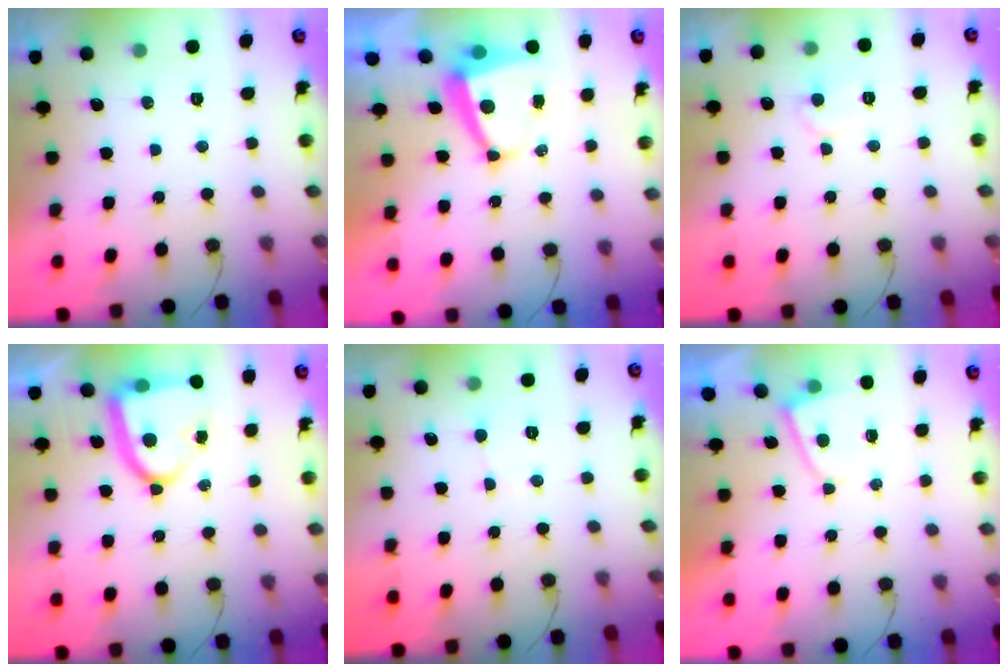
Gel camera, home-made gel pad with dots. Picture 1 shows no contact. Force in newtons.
{"total": 5.4, "press": 5.4, "slide": 0.6}
{"total": 6.5, "press": 6.5, "slide": 0.3}
{"total": 14.2, "press": 14.2, "slide": 1.2}
{"total": 4.2, "press": 4.2, "slide": 0.3}
{"total": 2.2, "press": 2.2, "slide": 0.3}